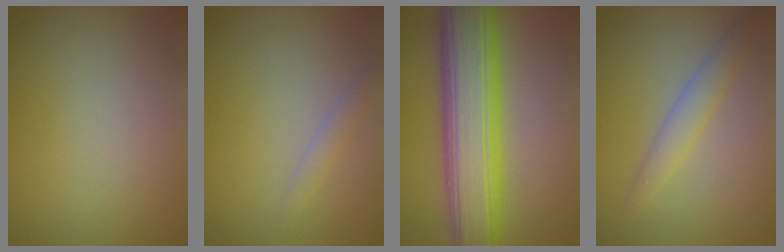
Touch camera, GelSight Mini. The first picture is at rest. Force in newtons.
{"total": 1.3, "press": 1.3, "slide": 0.2}
{"total": 9.8, "press": 9.8, "slide": 0.3}
{"total": 2.3, "press": 2.3, "slide": 0.0}